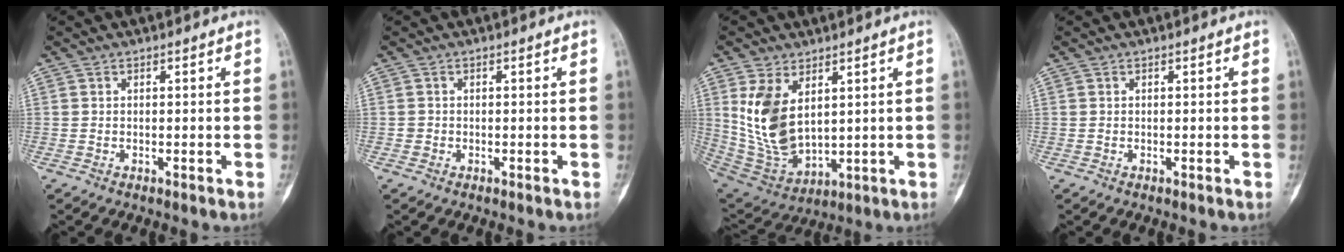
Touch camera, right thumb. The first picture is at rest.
{"total": 0.7, "force": [-0.2, 0.7, 0.1], "torque": [0.002, 0.005, -0.003]}
{"total": 13.3, "force": [3.9, 7.6, 10.1], "torque": [-0.183, -0.023, 0.099]}
{"total": 0.0}